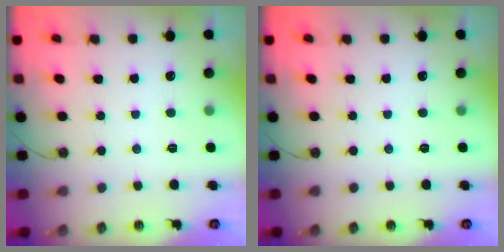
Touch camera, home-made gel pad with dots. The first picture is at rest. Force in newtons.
{"total": 0.0}